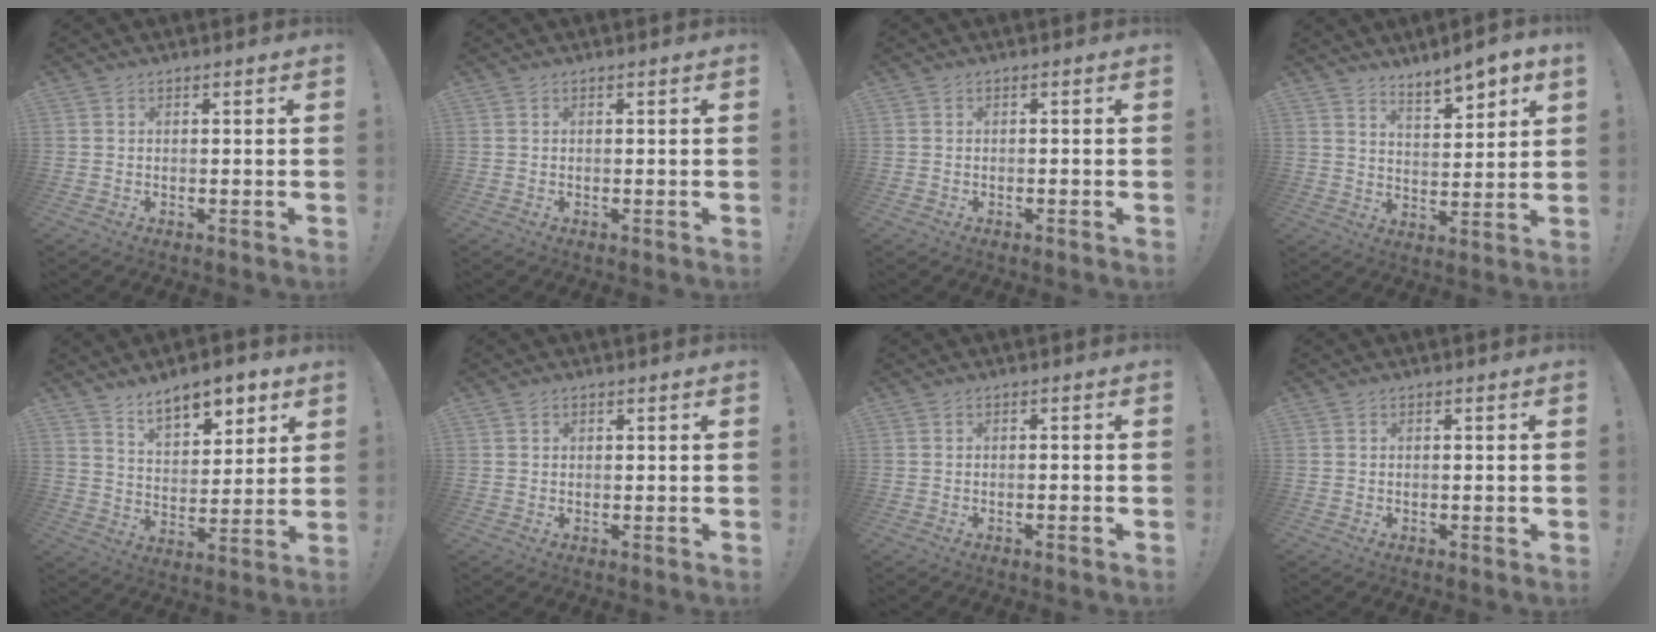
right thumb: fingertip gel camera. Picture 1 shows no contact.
{"total": 0.0}
{"total": 0.7, "force": [-0.7, 0.2, 0.2], "torque": [-0.008, 0.003, -0.010]}
{"total": 7.3, "force": [6.2, 1.6, 3.6], "torque": [-0.050, -0.048, 0.107]}
{"total": 11.0, "force": [8.1, 5.0, 5.5], "torque": [-0.084, -0.049, 0.149]}
{"total": 0.8, "force": [0.5, 0.7, 0.0], "torque": [0.000, 0.001, 0.010]}
{"total": 1.2, "force": [-0.7, 0.0, 0.9], "torque": [-0.020, 0.004, -0.011]}
{"total": 0.9, "force": [-0.5, 0.0, 0.7], "torque": [-0.009, -0.001, -0.009]}